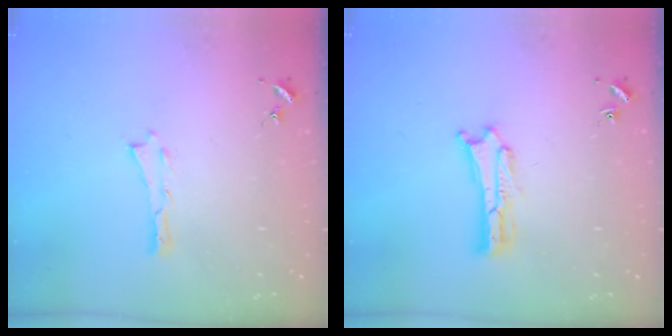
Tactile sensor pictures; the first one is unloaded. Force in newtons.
{"total": 1.2, "press": 1.2, "slide": 0.2}